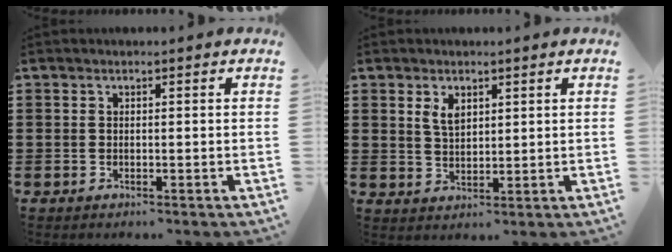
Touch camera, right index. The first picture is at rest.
{"total": 2.9, "force": [1.6, 1.6, 1.9], "torque": [-0.042, 0.005, 0.028]}